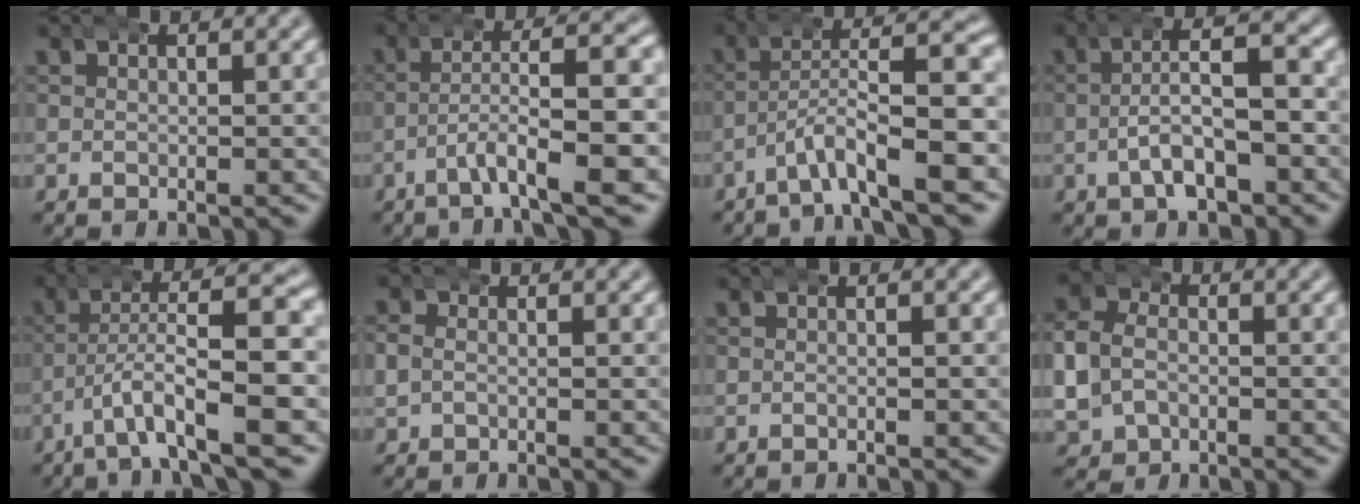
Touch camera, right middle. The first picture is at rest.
{"total": 5.1, "force": [-1.8, 0.7, 4.7], "torque": [-0.078, 0.002, -0.027]}
{"total": 6.7, "force": [-2.8, 1.7, 5.8], "torque": [-0.089, 0.004, -0.044]}
{"total": 4.1, "force": [-1.1, 1.5, 3.7], "torque": [-0.052, 0.007, -0.019]}
{"total": 7.0, "force": [-2.4, 1.6, 6.4], "torque": [-0.107, 0.002, -0.038]}
{"total": 1.8, "force": [-0.2, 1.5, 0.9], "torque": [-0.024, 0.004, -0.005]}
{"total": 0.7, "force": [-0.2, 0.2, 0.6], "torque": [-0.008, 0.006, -0.009]}
{"total": 5.6, "force": [-0.6, 5.0, 2.4], "torque": [-0.077, -0.017, -0.006]}